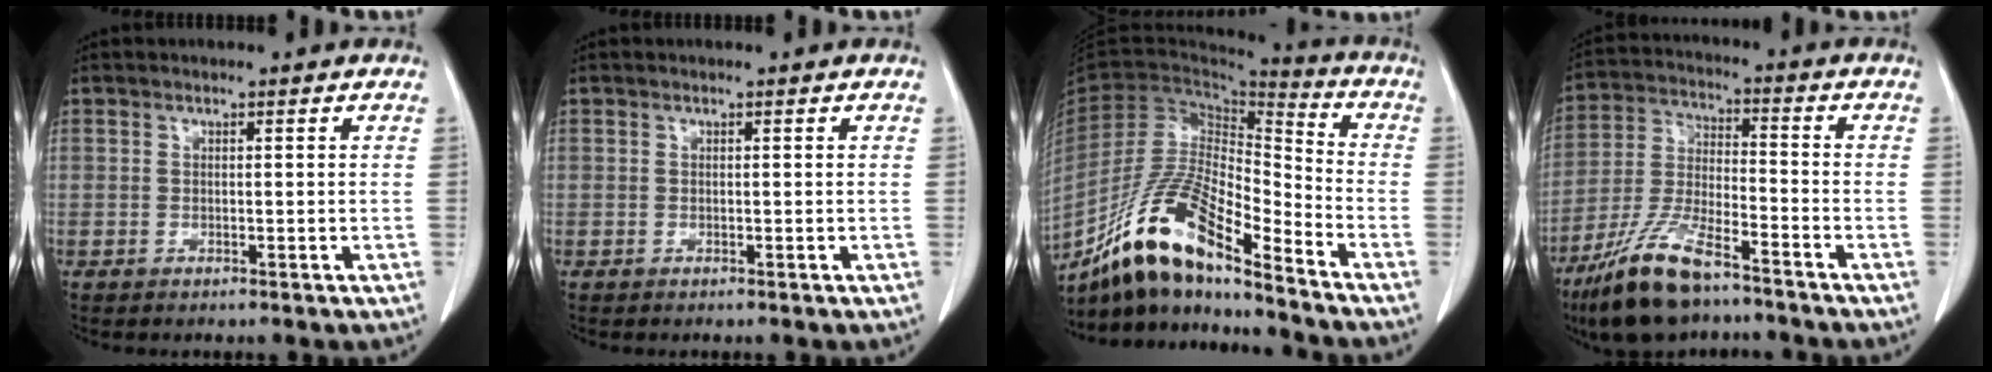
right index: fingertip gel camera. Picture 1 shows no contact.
{"total": 0.0}
{"total": 17.6, "force": [-13.0, 3.1, 11.4], "torque": [-0.221, -0.005, -0.239]}
{"total": 13.3, "force": [-9.5, 3.1, 8.8], "torque": [-0.186, -0.021, -0.178]}